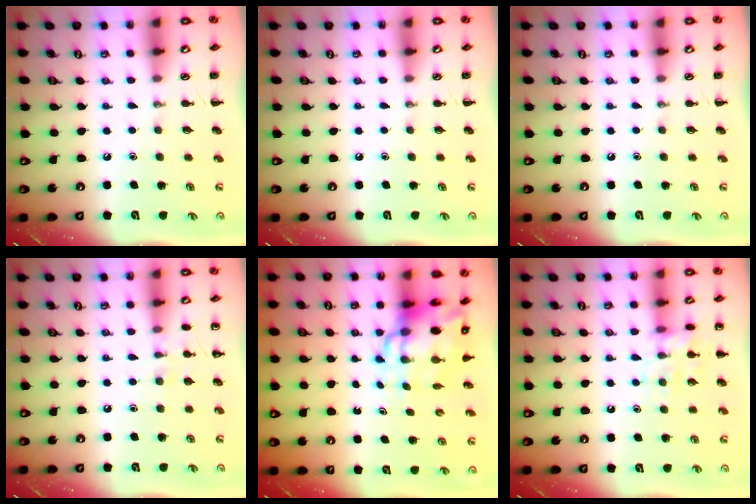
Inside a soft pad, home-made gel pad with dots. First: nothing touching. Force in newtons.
{"total": 0.0}
{"total": 0.0}
{"total": 5.0, "press": 4.7, "slide": 1.7}
{"total": 9.3, "press": 9.0, "slide": 2.4}
{"total": 11.2, "press": 11.2, "slide": 0.8}